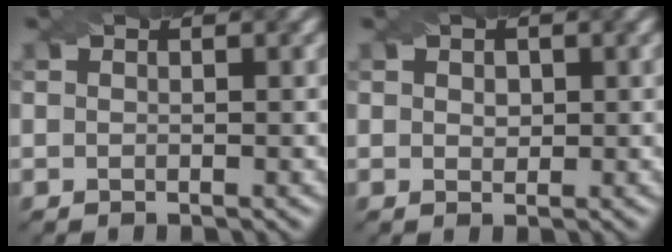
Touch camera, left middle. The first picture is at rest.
{"total": 1.1, "force": [0.3, 0.9, 0.6], "torque": [-0.011, -0.002, 0.008]}